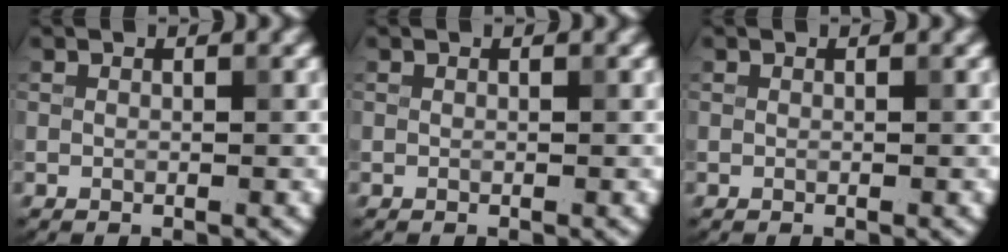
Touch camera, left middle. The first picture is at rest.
{"total": 0.0}
{"total": 0.0}